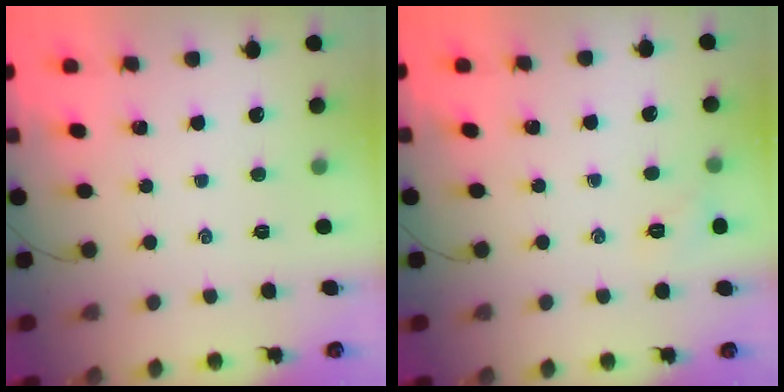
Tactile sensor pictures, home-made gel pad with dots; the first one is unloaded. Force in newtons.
{"total": 5.2, "press": 5.0, "slide": 1.3}